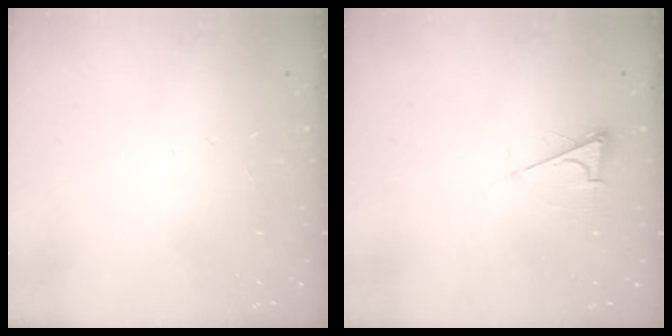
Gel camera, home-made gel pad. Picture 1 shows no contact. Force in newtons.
{"total": 6.3, "press": 6.3, "slide": 0.7}